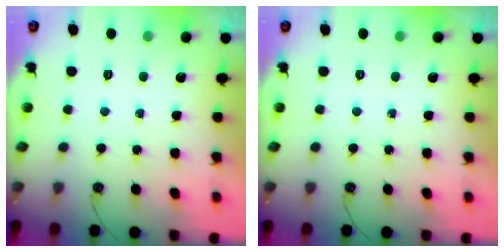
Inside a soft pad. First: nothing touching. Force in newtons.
{"total": 0.0}